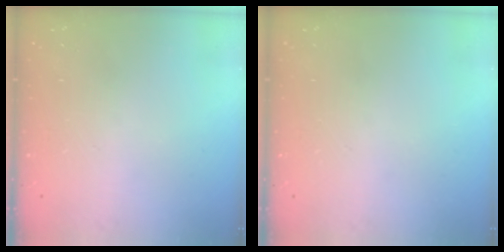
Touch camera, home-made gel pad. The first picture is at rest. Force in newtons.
{"total": 0.0}